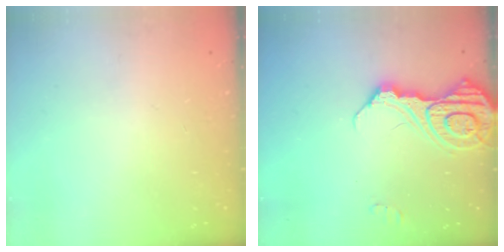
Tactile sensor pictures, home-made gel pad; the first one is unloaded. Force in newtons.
{"total": 16.1, "press": 16.0, "slide": 1.8}